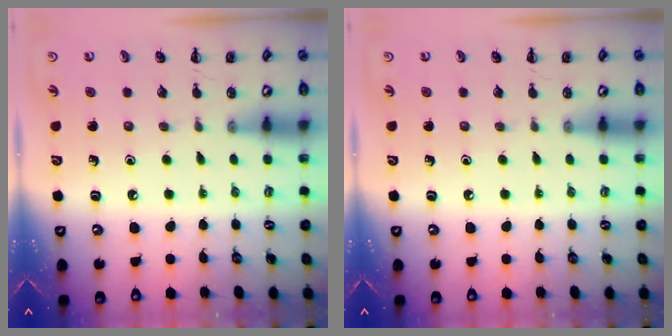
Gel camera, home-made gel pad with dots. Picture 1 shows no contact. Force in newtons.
{"total": 0.0}